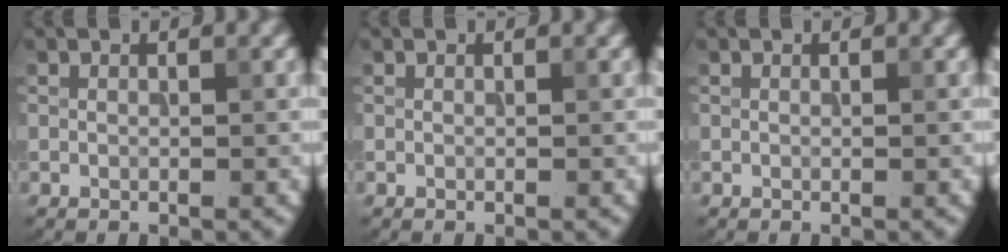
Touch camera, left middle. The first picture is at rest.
{"total": 0.0}
{"total": 0.0}